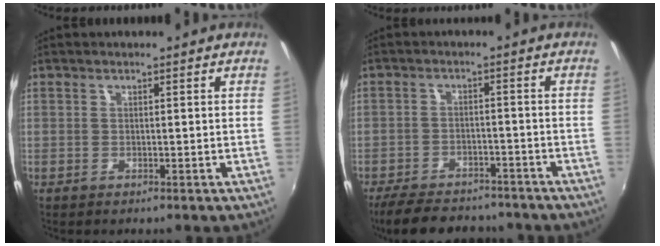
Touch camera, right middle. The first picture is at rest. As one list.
[{"total": 13.8, "force": [-11.3, 5.6, 5.5], "torque": [-0.130, -0.001, -0.163]}]